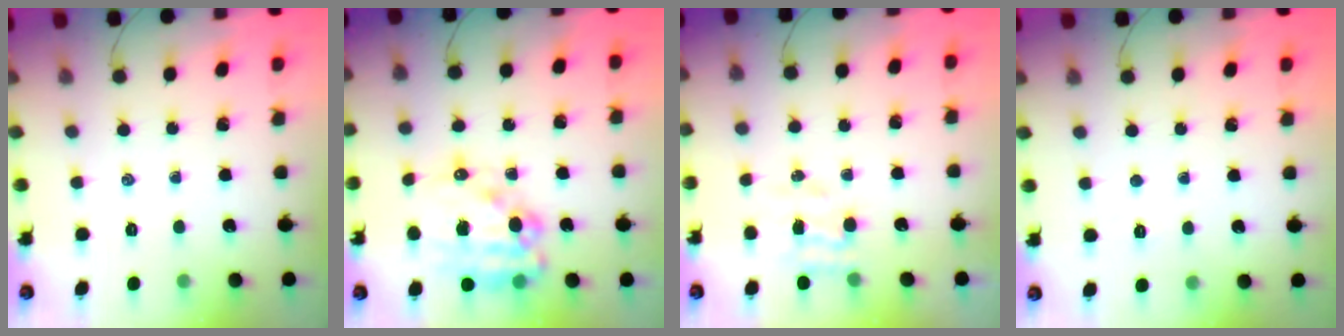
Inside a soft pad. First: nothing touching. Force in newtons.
{"total": 18.0, "press": 17.5, "slide": 3.8}
{"total": 4.7, "press": 4.6, "slide": 0.9}
{"total": 1.8, "press": 1.7, "slide": 0.5}